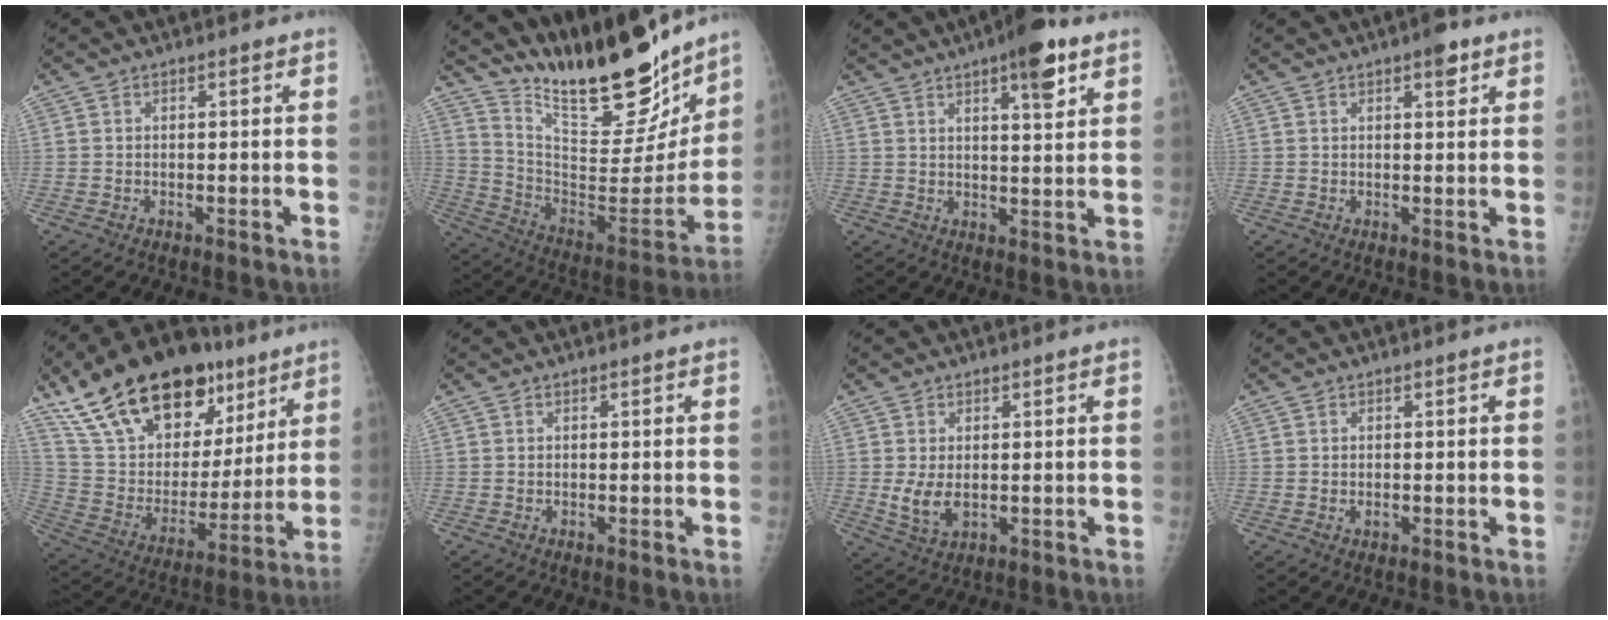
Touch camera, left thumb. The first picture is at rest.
{"total": 26.4, "force": [21.2, 7.0, 14.0], "torque": [-0.186, -0.104, 0.341]}
{"total": 8.8, "force": [5.1, 2.3, 6.9], "torque": [-0.086, -0.023, 0.070]}
{"total": 3.0, "force": [1.8, 1.1, 2.2], "torque": [-0.021, -0.005, 0.022]}
{"total": 29.3, "force": [17.9, 15.1, 17.6], "torque": [-0.267, -0.026, 0.305]}
{"total": 0.0}
{"total": 4.7, "force": [0.0, 2.9, 3.7], "torque": [-0.069, -0.013, 0.010]}
{"total": 0.9, "force": [-0.1, 0.7, 0.6], "torque": [-0.008, -0.001, 0.000]}